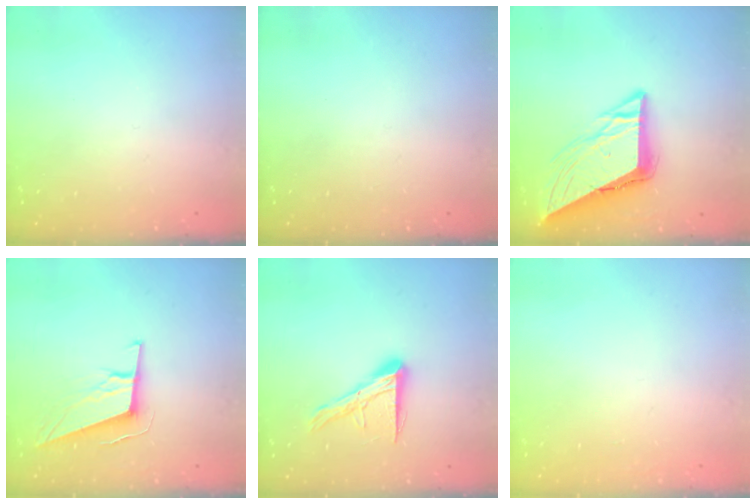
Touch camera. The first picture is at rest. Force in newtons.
{"total": 0.0}
{"total": 12.0, "press": 12.0, "slide": 1.3}
{"total": 11.2, "press": 11.0, "slide": 2.4}
{"total": 12.0, "press": 12.0, "slide": 0.9}
{"total": 0.9, "press": 0.9, "slide": 0.0}